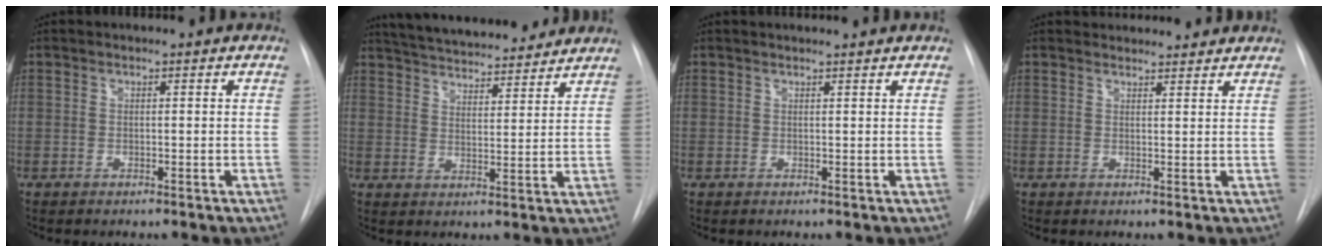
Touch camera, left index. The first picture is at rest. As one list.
[{"total": 18.2, "force": [16.6, 3.6, 6.5], "torque": [-0.109, 0.021, 0.238]}, {"total": 3.0, "force": [2.9, -0.2, 0.7], "torque": [-0.010, 0.011, 0.033]}, {"total": 6.3, "force": [6.1, 1.4, 0.8], "torque": [-0.003, 0.021, 0.066]}]